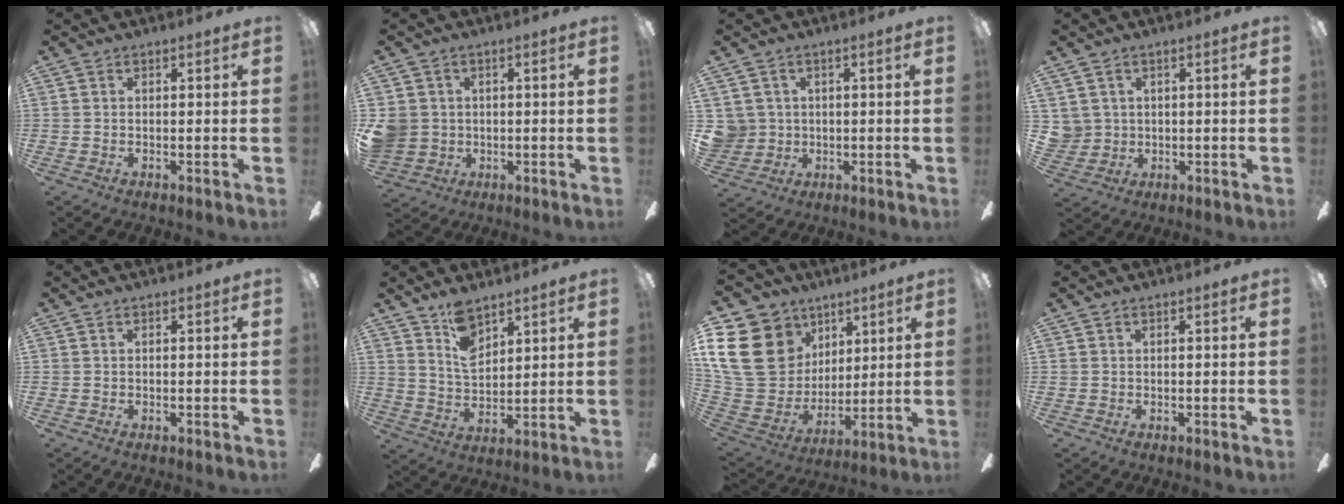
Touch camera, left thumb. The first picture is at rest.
{"total": 5.6, "force": [0.6, 5.4, 1.5], "torque": [-0.054, 0.006, 0.012]}
{"total": 4.9, "force": [1.1, 4.8, 0.4], "torque": [-0.024, 0.007, 0.023]}
{"total": 3.7, "force": [1.6, 3.3, -0.2], "torque": [-0.013, 0.006, 0.031]}
{"total": 0.0}
{"total": 8.6, "force": [6.3, 4.1, 4.3], "torque": [-0.079, -0.029, 0.114]}
{"total": 21.3, "force": [8.1, 17.0, 10.0], "torque": [-0.222, -0.033, 0.162]}
{"total": 0.0}